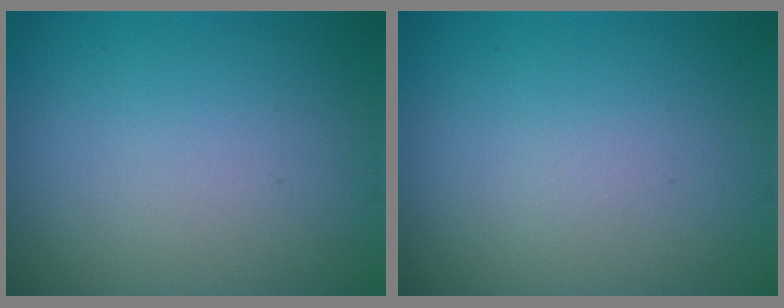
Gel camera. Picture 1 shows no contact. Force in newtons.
{"total": 0.0}